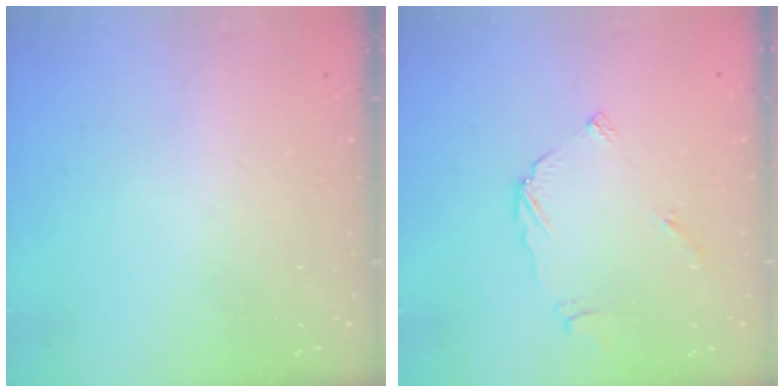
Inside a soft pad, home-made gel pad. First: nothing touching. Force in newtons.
{"total": 4.9, "press": 4.9, "slide": 0.4}